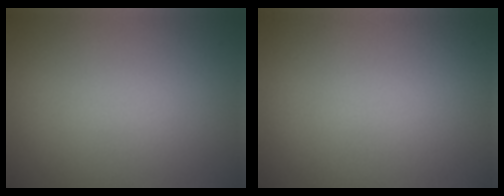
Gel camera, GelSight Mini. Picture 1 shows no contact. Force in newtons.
{"total": 0.0}